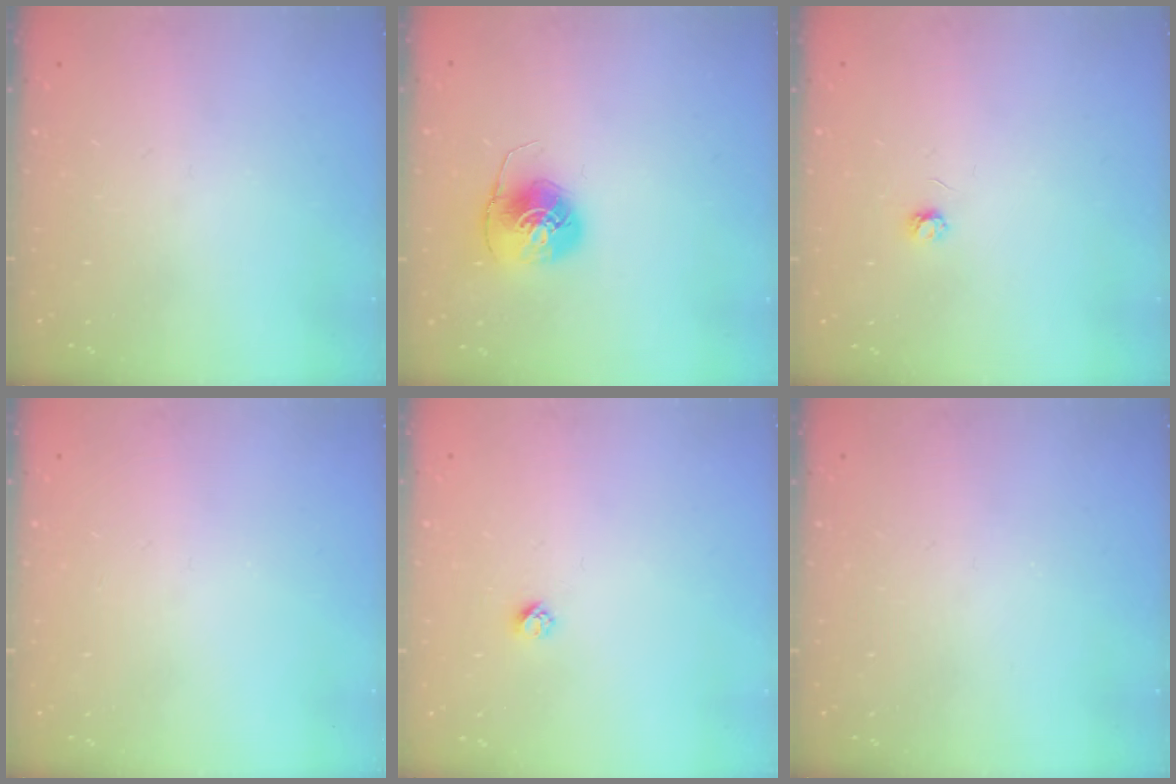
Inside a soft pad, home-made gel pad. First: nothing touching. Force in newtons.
{"total": 7.9, "press": 7.9, "slide": 0.3}
{"total": 2.9, "press": 2.9, "slide": 0.3}
{"total": 0.0}
{"total": 2.4, "press": 2.4, "slide": 0.2}
{"total": 0.0}